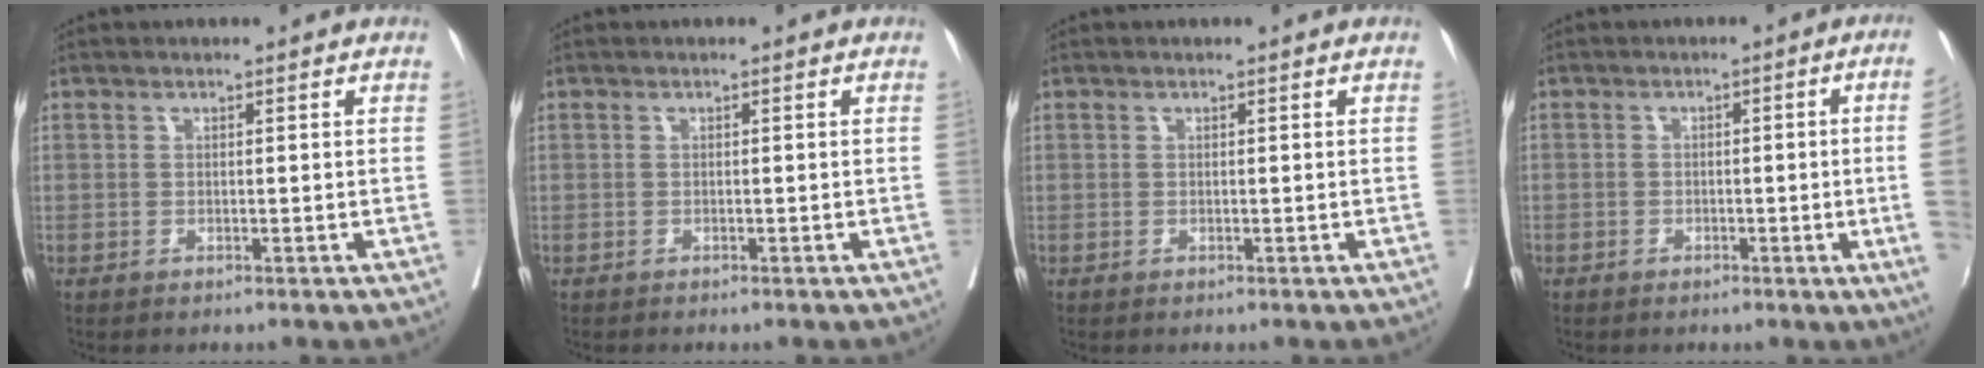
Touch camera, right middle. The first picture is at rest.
{"total": 0.0}
{"total": 0.0}
{"total": 6.6, "force": [-1.2, -0.9, 6.4], "torque": [-0.068, 0.000, -0.020]}